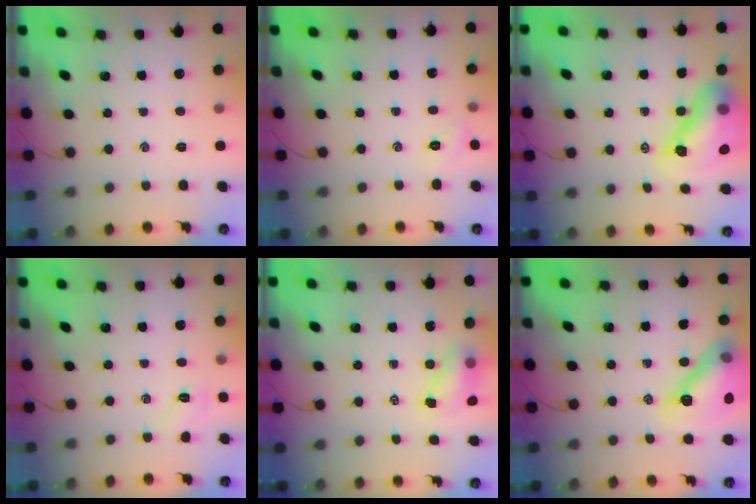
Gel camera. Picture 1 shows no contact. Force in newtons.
{"total": 2.1, "press": 2.1, "slide": 0.6}
{"total": 14.8, "press": 14.1, "slide": 4.6}
{"total": 4.1, "press": 3.9, "slide": 1.1}
{"total": 5.5, "press": 5.4, "slide": 0.5}
{"total": 16.4, "press": 16.4, "slide": 1.2}